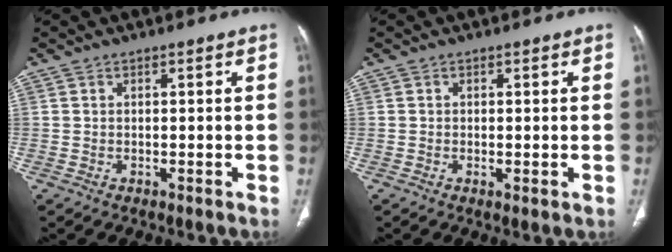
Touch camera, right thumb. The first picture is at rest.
{"total": 1.0, "force": [-0.2, 0.2, 1.0], "torque": [-0.022, -0.006, -0.003]}